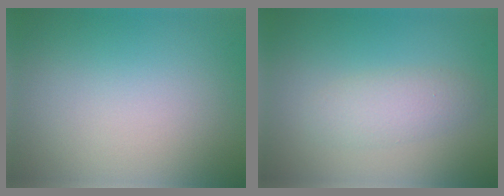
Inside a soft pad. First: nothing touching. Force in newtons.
{"total": 2.5, "press": 2.5, "slide": 0.1}